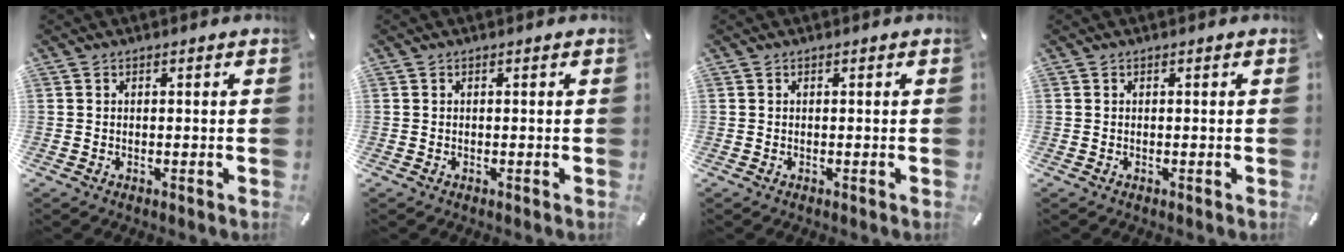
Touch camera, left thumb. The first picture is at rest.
{"total": 0.0}
{"total": 0.0}
{"total": 0.0}